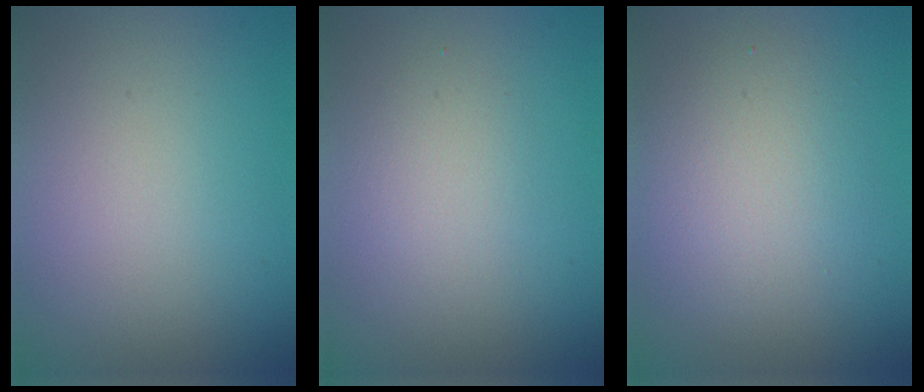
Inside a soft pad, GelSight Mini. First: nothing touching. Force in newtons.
{"total": 1.9, "press": 1.9, "slide": 0.1}
{"total": 4.2, "press": 4.2, "slide": 0.1}